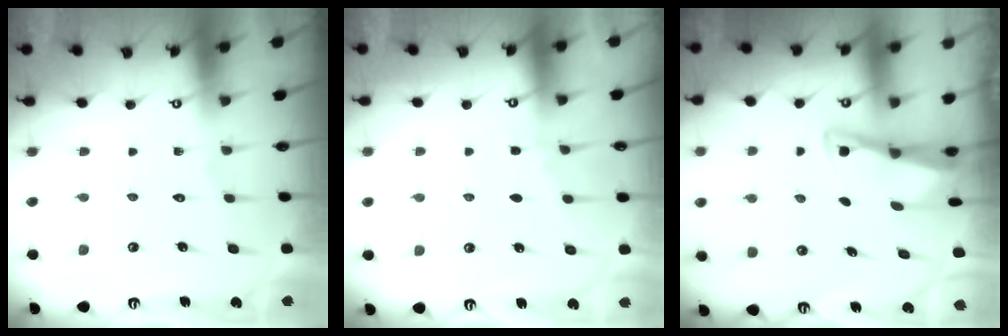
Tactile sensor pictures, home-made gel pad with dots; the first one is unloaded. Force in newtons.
{"total": 4.4, "press": 4.4, "slide": 0.6}
{"total": 3.0, "press": 2.9, "slide": 0.4}